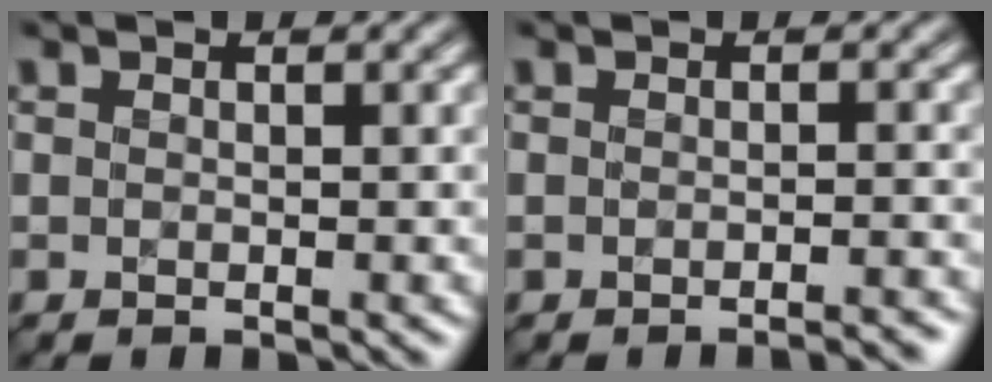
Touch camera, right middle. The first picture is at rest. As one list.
[{"total": 1.9, "force": [-1.6, 0.3, 1.0], "torque": [-0.001, 0.015, -0.023]}]